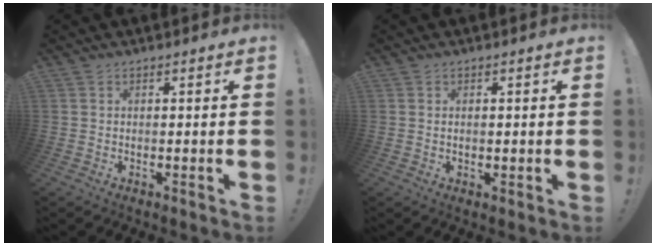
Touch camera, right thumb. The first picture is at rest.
{"total": 1.0, "force": [0.2, 0.7, 0.7], "torque": [-0.011, 0.002, 0.002]}